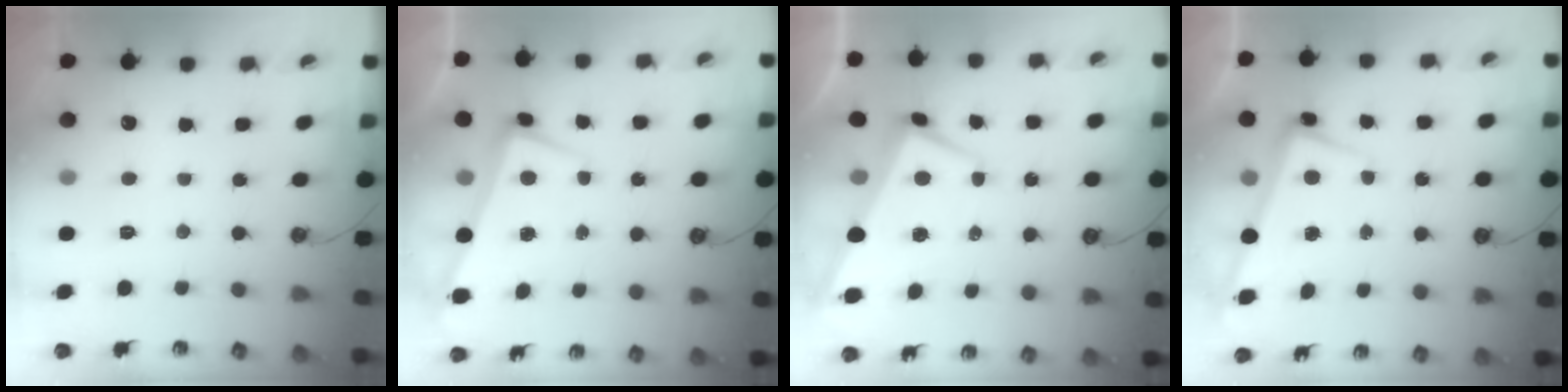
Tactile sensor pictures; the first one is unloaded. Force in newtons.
{"total": 1.9, "press": 1.3, "slide": 1.4}
{"total": 1.1, "press": 0.7, "slide": 0.9}
{"total": 2.4, "press": 2.2, "slide": 0.9}